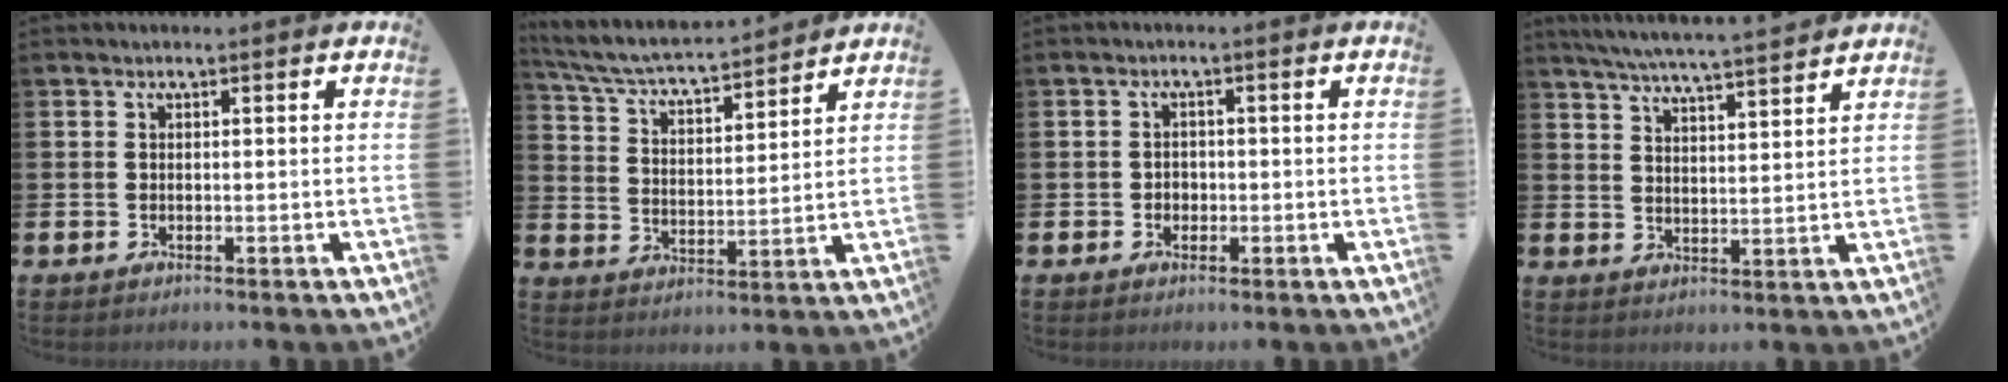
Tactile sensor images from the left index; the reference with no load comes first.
{"total": 5.5, "force": [5.3, 0.5, 1.6], "torque": [-0.058, -0.043, 0.086]}
{"total": 1.4, "force": [-0.4, 1.3, 0.4], "torque": [0.004, -0.001, -0.013]}
{"total": 5.7, "force": [5.5, -0.4, 1.4], "torque": [-0.050, -0.034, 0.097]}